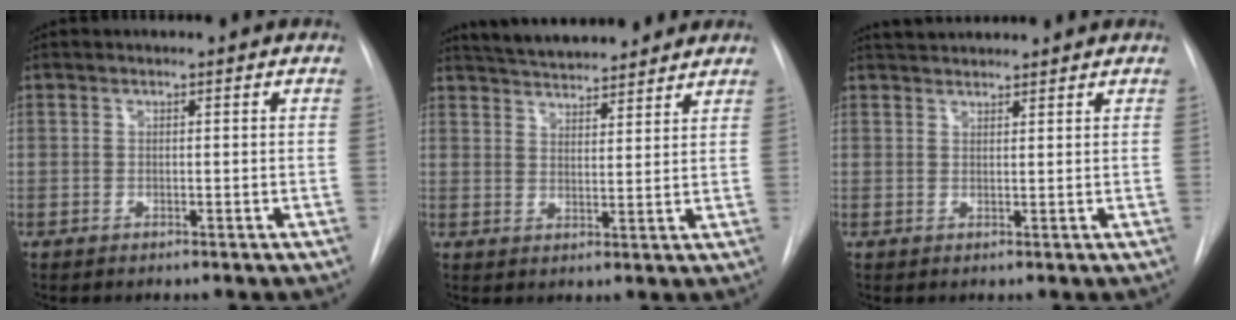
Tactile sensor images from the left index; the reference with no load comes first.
{"total": 13.4, "force": [12.1, 2.7, 5.0], "torque": [-0.075, 0.024, 0.178]}
{"total": 4.8, "force": [4.6, 0.6, 1.2], "torque": [-0.021, 0.039, 0.072]}